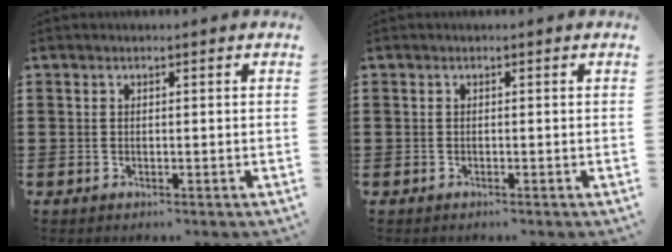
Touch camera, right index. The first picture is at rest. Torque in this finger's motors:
{"motor_torque": [-1.02, 1.12, -1.05, -0.21]}